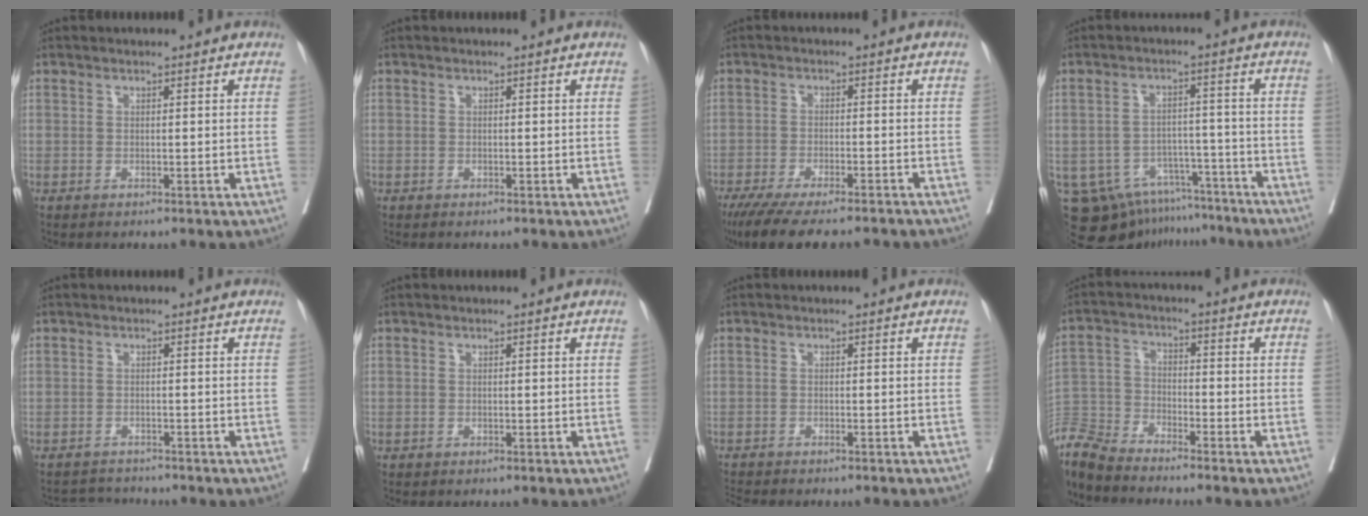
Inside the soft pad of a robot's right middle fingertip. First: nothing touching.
{"total": 1.1, "force": [-0.2, 1.0, -0.1], "torque": [0.006, 0.006, -0.008]}
{"total": 16.2, "force": [-13.8, 2.9, 8.0], "torque": [-0.137, -0.034, -0.195]}
{"total": 11.5, "force": [-8.9, 6.5, 3.1], "torque": [-0.051, 0.025, -0.124]}
{"total": 2.3, "force": [-2.1, 0.4, -0.9], "torque": [0.010, -0.011, -0.035]}
{"total": 0.9, "force": [0.0, 0.9, 0.0], "torque": [0.008, 0.004, -0.004]}
{"total": 2.3, "force": [-2.2, 0.2, 0.8], "torque": [-0.016, -0.007, -0.033]}
{"total": 8.1, "force": [-8.0, 0.6, 1.5], "torque": [-0.037, -0.006, -0.161]}